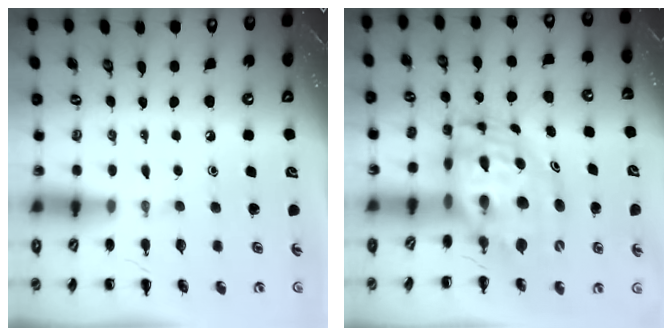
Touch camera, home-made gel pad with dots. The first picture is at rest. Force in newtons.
{"total": 9.1, "press": 8.9, "slide": 2.1}